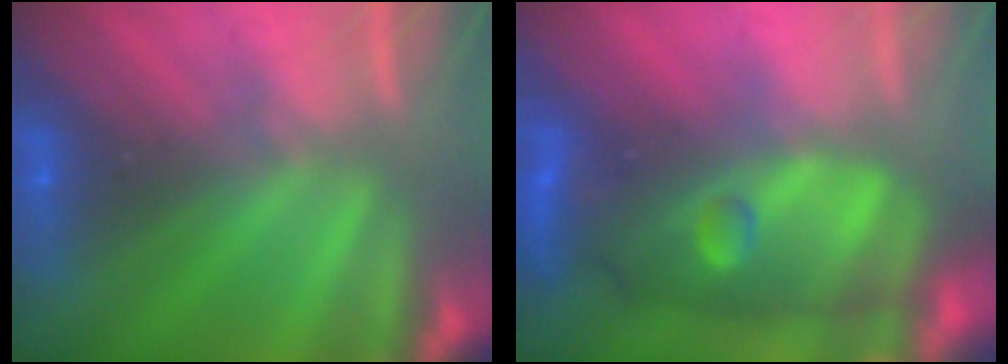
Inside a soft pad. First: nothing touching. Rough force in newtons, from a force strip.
{"total": 10.2}